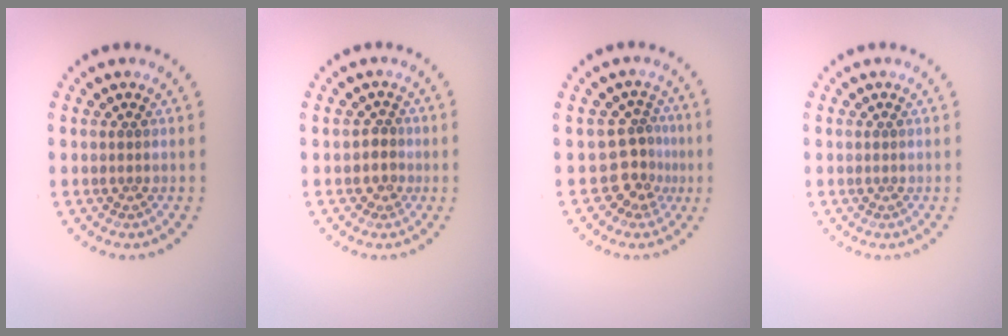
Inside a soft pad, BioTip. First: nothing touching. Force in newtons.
{"total": 1.5, "press": 1.2, "slide": 0.9}
{"total": 3.0, "press": 2.2, "slide": 2.0}
{"total": 0.0}